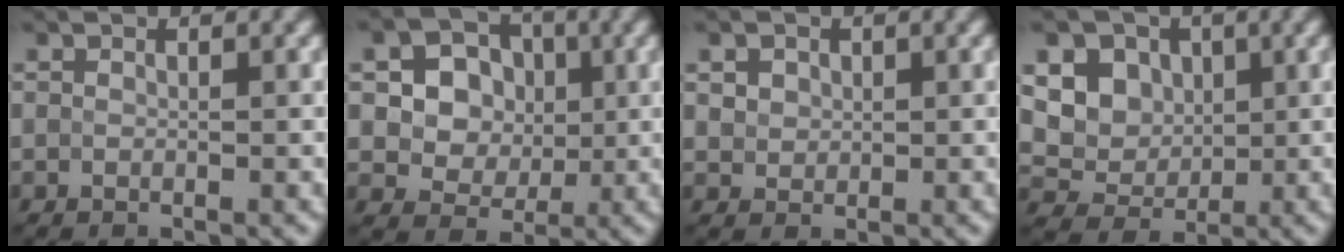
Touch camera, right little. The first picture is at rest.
{"total": 6.5, "force": [1.2, 5.5, 3.2], "torque": [-0.052, 0.020, 0.011]}
{"total": 3.3, "force": [1.6, 2.4, 1.5], "torque": [-0.037, 0.012, 0.024]}
{"total": 8.1, "force": [3.2, 6.4, 3.8], "torque": [-0.070, 0.016, 0.042]}